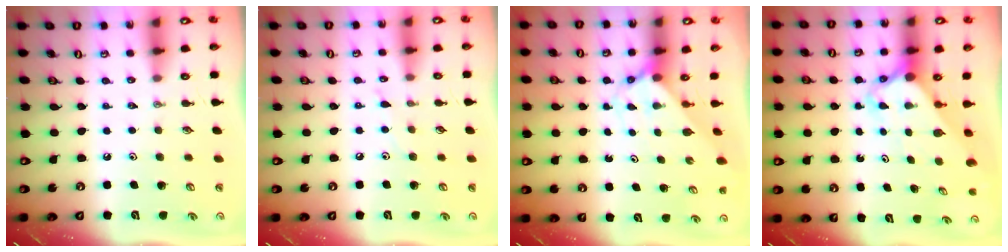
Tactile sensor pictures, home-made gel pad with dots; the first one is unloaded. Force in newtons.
{"total": 5.2, "press": 5.1, "slide": 0.6}
{"total": 2.4, "press": 2.4, "slide": 0.2}
{"total": 3.1, "press": 3.1, "slide": 0.2}